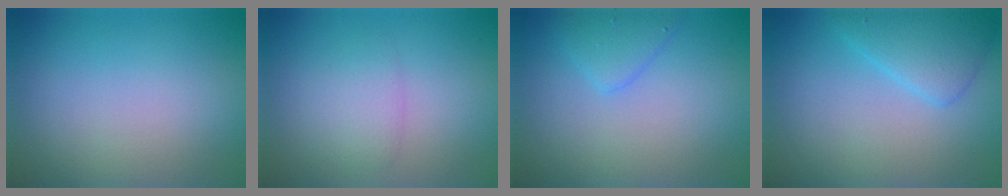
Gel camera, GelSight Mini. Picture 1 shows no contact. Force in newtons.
{"total": 2.1, "press": 2.1, "slide": 0.1}
{"total": 2.1, "press": 2.1, "slide": 0.1}
{"total": 3.3, "press": 3.3, "slide": 0.0}